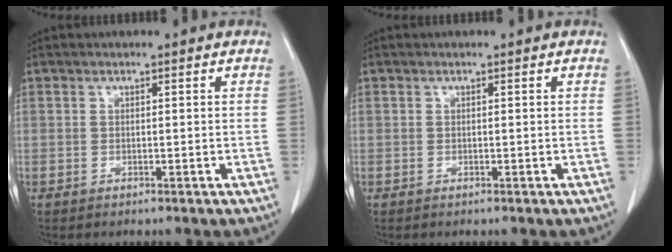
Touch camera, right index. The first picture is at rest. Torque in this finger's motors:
{"motor_torque": [0.00, 0.00, 0.00, 0.00]}